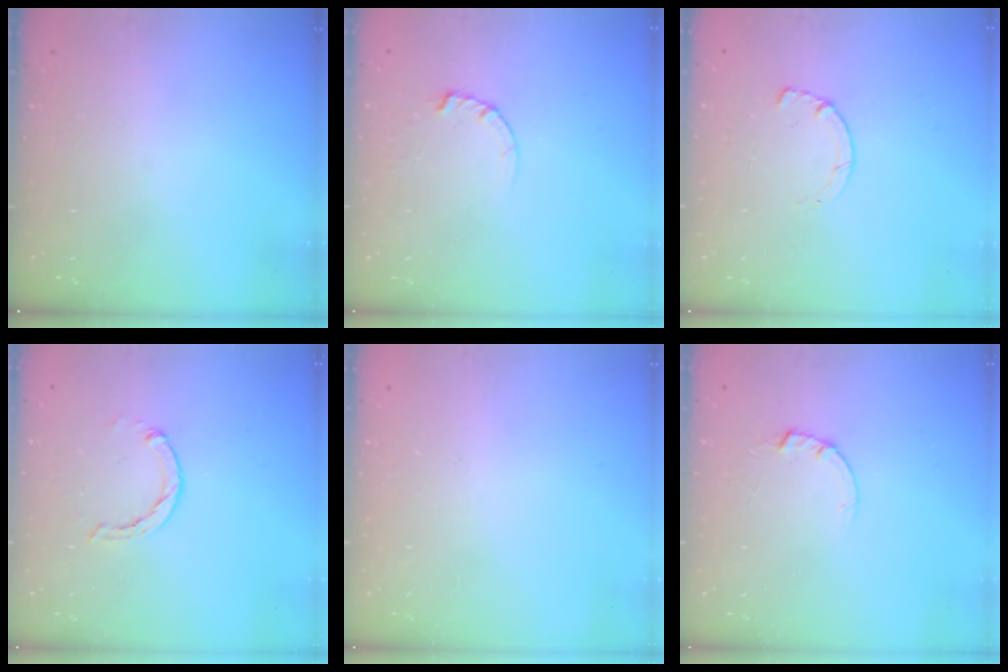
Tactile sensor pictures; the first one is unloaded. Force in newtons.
{"total": 2.4, "press": 2.4, "slide": 0.3}
{"total": 1.4, "press": 1.4, "slide": 0.3}
{"total": 2.7, "press": 2.7, "slide": 0.5}
{"total": 2.6, "press": 2.6, "slide": 0.2}
{"total": 1.5, "press": 1.5, "slide": 0.3}